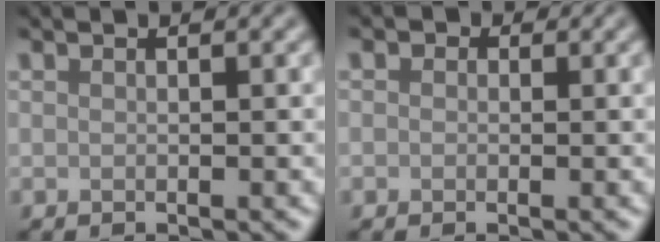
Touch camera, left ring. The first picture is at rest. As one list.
[{"total": 1.4, "force": [0.3, 1.3, 0.4], "torque": [0.006, 0.001, -0.008]}]